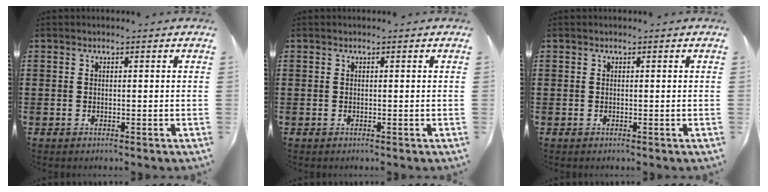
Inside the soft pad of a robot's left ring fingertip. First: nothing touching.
{"total": 0.0}
{"total": 0.0}